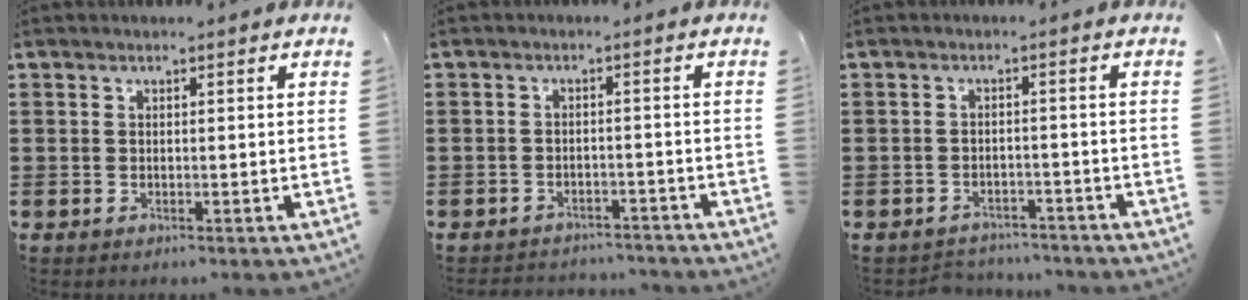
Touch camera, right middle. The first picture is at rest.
{"total": 2.5, "force": [-2.5, 0.4, -0.3], "torque": [-0.003, 0.000, -0.057]}
{"total": 2.3, "force": [-2.3, 0.5, -0.1], "torque": [-0.007, -0.001, -0.051]}